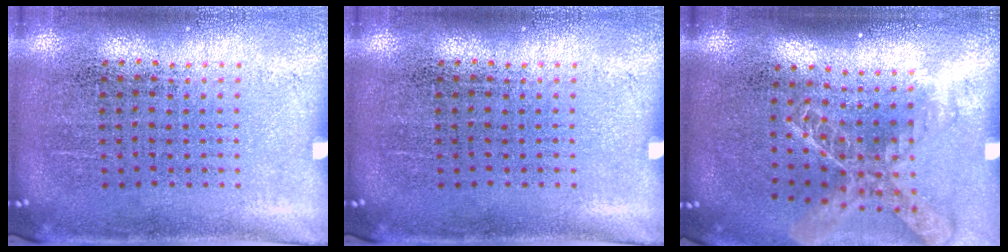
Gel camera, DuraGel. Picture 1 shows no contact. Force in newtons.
{"total": 0.0}
{"total": 1.9, "press": 1.5, "slide": 1.3}